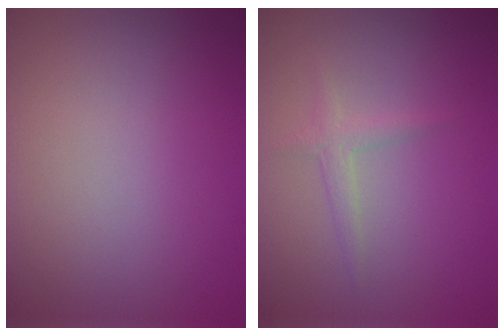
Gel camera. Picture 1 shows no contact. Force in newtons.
{"total": 1.3, "press": 1.3, "slide": 0.0}